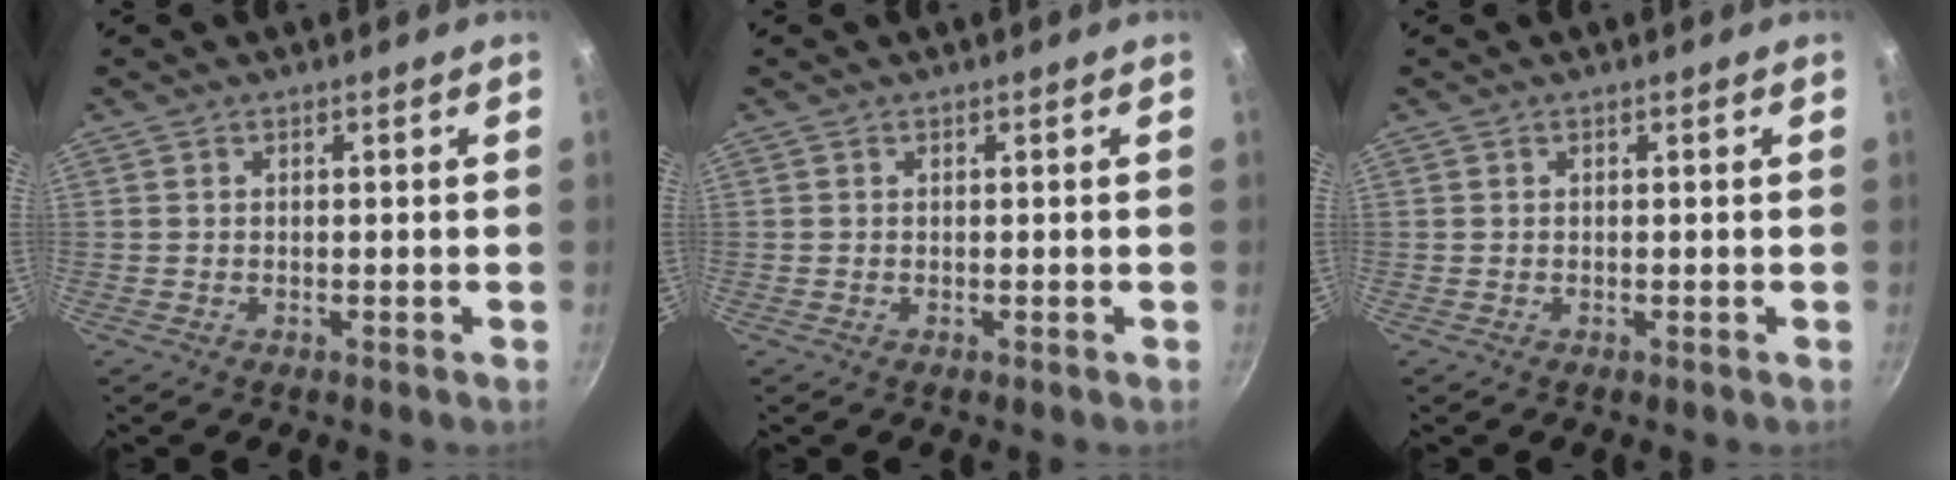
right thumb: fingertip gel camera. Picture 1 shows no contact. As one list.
[{"total": 0.0}, {"total": 0.0}]